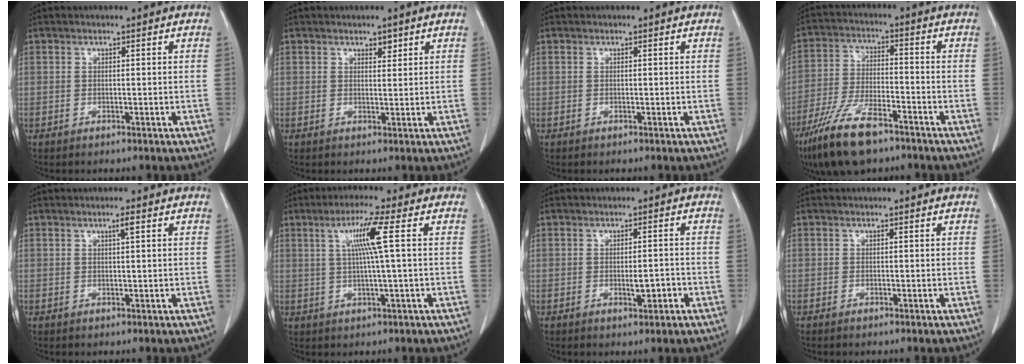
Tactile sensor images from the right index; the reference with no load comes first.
{"total": 1.8, "force": [1.2, 0.9, 1.0], "torque": [-0.017, -0.001, 0.023]}
{"total": 0.0}
{"total": 13.1, "force": [-8.8, 4.0, 8.9], "torque": [-0.183, -0.018, -0.159]}
{"total": 1.6, "force": [0.8, 0.2, 1.4], "torque": [-0.028, 0.000, 0.015]}
{"total": 6.7, "force": [1.7, -0.9, 6.4], "torque": [-0.120, 0.005, 0.035]}
{"total": 3.2, "force": [-1.0, 1.1, 2.8], "torque": [-0.047, 0.001, -0.009]}
{"total": 0.5, "force": [-0.2, 0.3, 0.3], "torque": [-0.011, -0.001, -0.002]}